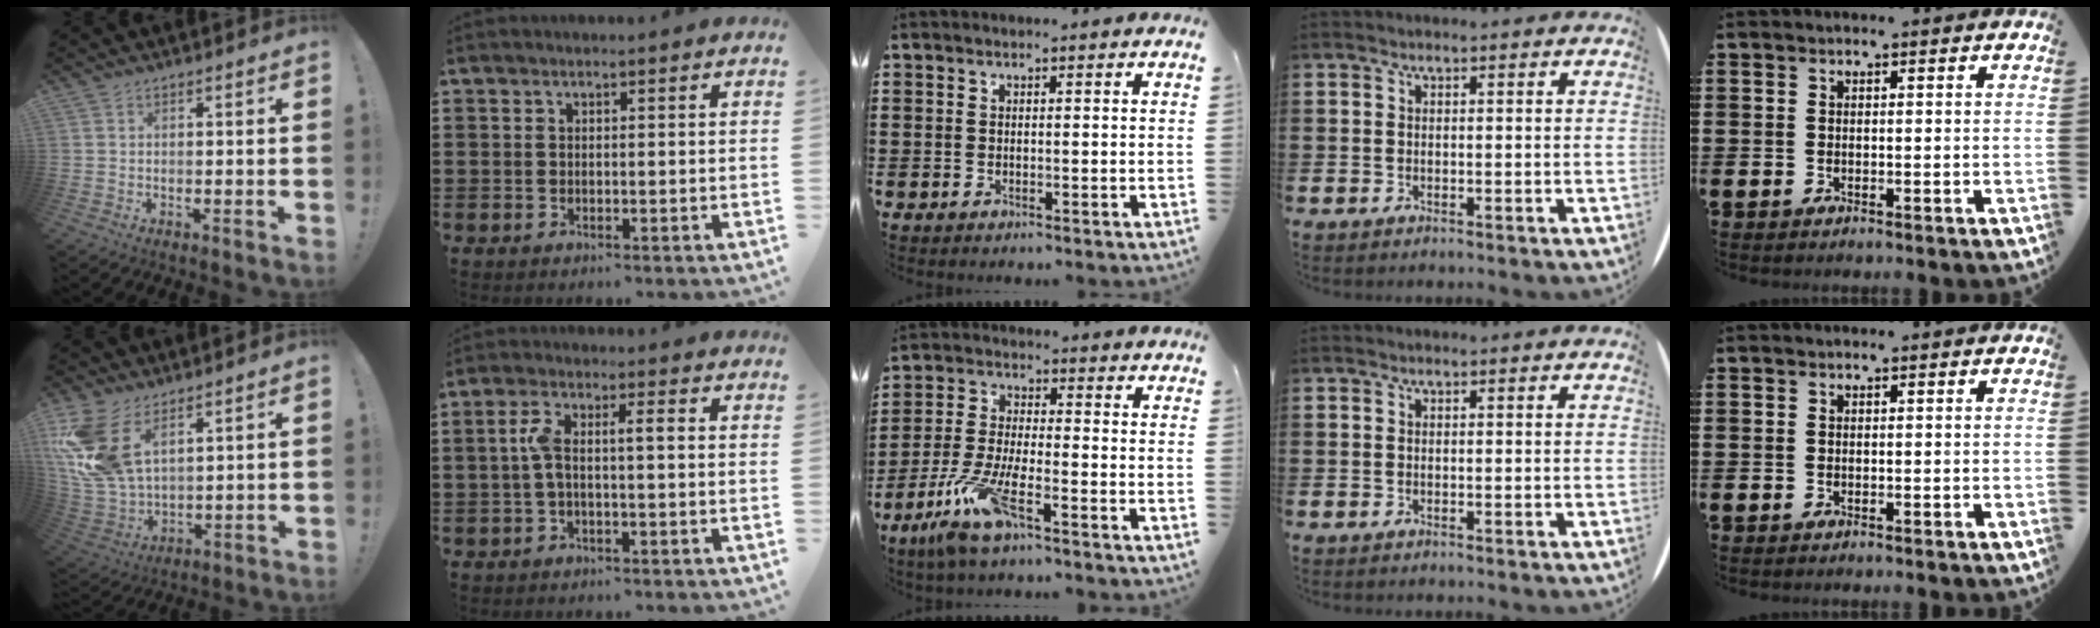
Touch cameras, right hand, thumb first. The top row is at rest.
{"thumb": {"total": 15.6, "force": [7.2, 8.8, 10.7], "torque": [-0.225, -0.041, 0.136]}, "index": {"total": 4.7, "force": [-0.4, 1.3, 4.5], "torque": [-0.102, 0.000, -0.017]}, "middle": {"total": 8.5, "force": [-5.7, 1.2, 6.2], "torque": [-0.144, -0.016, -0.111]}}